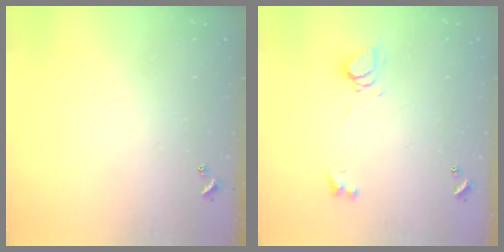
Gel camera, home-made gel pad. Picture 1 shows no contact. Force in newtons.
{"total": 5.5, "press": 5.4, "slide": 0.8}